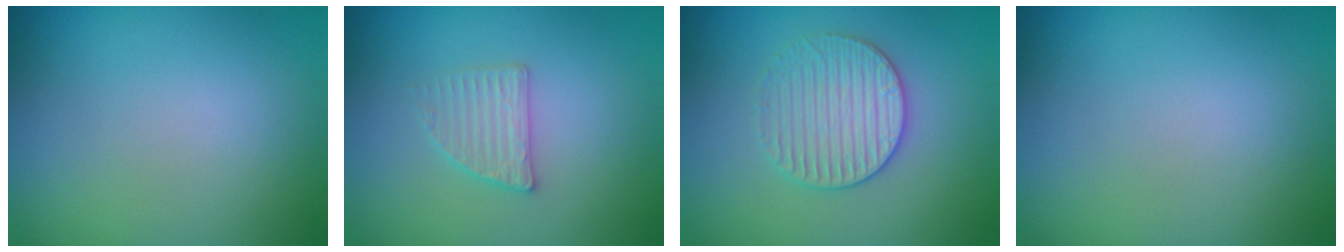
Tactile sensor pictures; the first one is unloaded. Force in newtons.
{"total": 2.1, "press": 2.1, "slide": 0.4}
{"total": 3.4, "press": 3.2, "slide": 1.1}
{"total": 0.0}